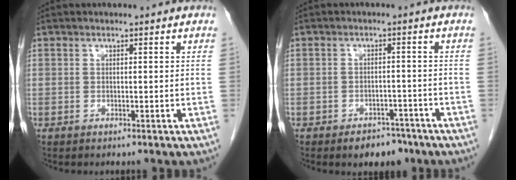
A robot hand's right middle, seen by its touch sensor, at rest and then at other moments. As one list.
[{"total": 4.2, "force": [-3.0, 2.4, 1.6], "torque": [-0.016, 0.006, -0.036]}]